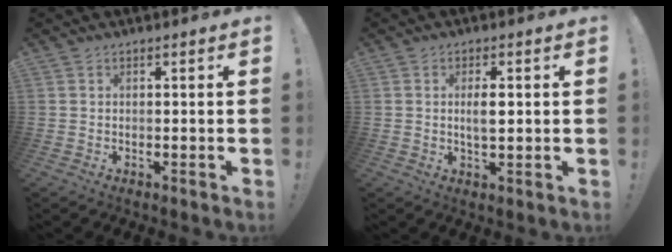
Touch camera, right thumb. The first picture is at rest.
{"total": 4.3, "force": [0.4, 1.8, 3.9], "torque": [-0.071, -0.002, 0.000]}